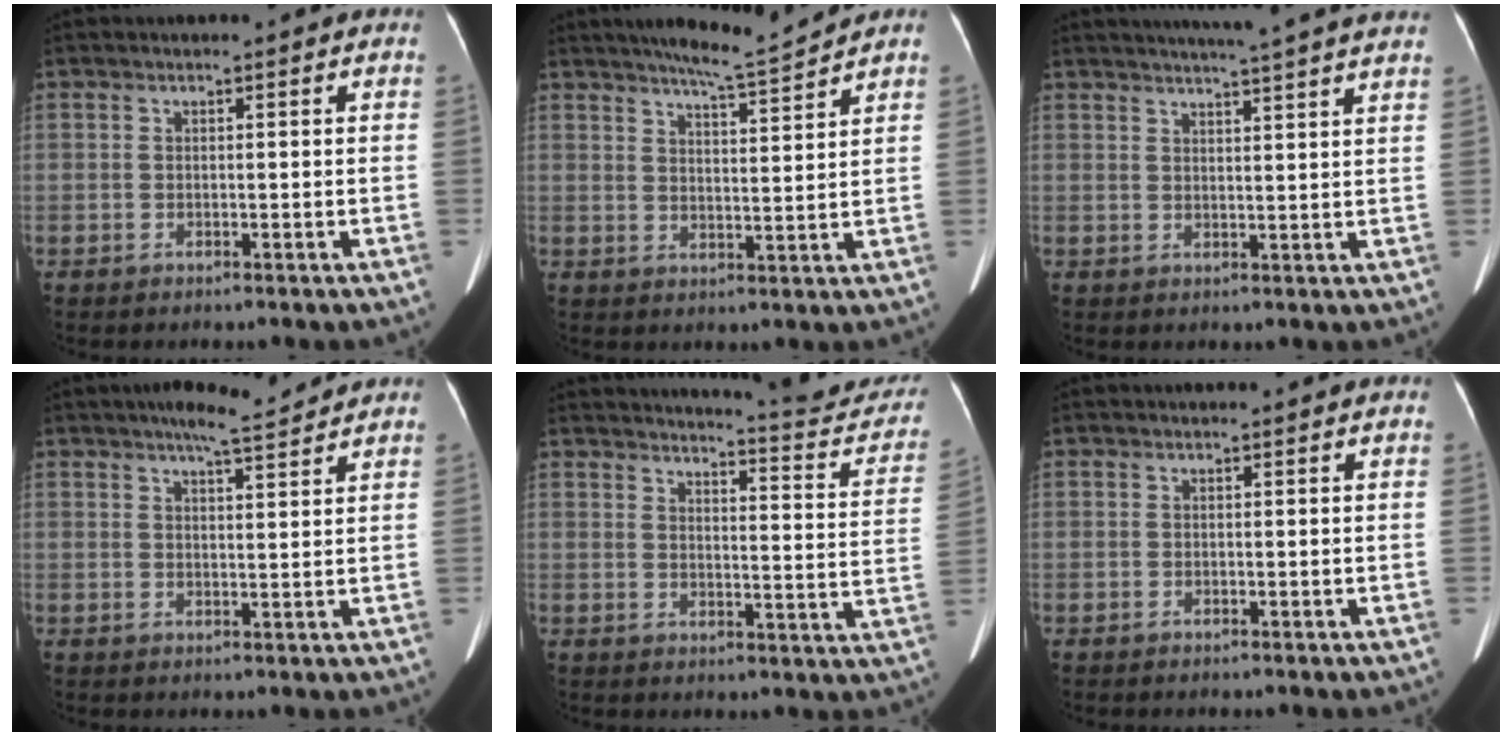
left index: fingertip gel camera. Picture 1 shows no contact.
{"total": 6.8, "force": [6.2, -1.0, 2.5], "torque": [-0.048, -0.009, 0.103]}
{"total": 14.3, "force": [12.7, -0.6, 6.7], "torque": [-0.106, -0.003, 0.149]}
{"total": 5.5, "force": [4.9, 0.3, 2.7], "torque": [-0.048, 0.010, 0.073]}
{"total": 17.2, "force": [16.5, 2.0, 4.6], "torque": [-0.043, -0.071, 0.172]}
{"total": 0.0}